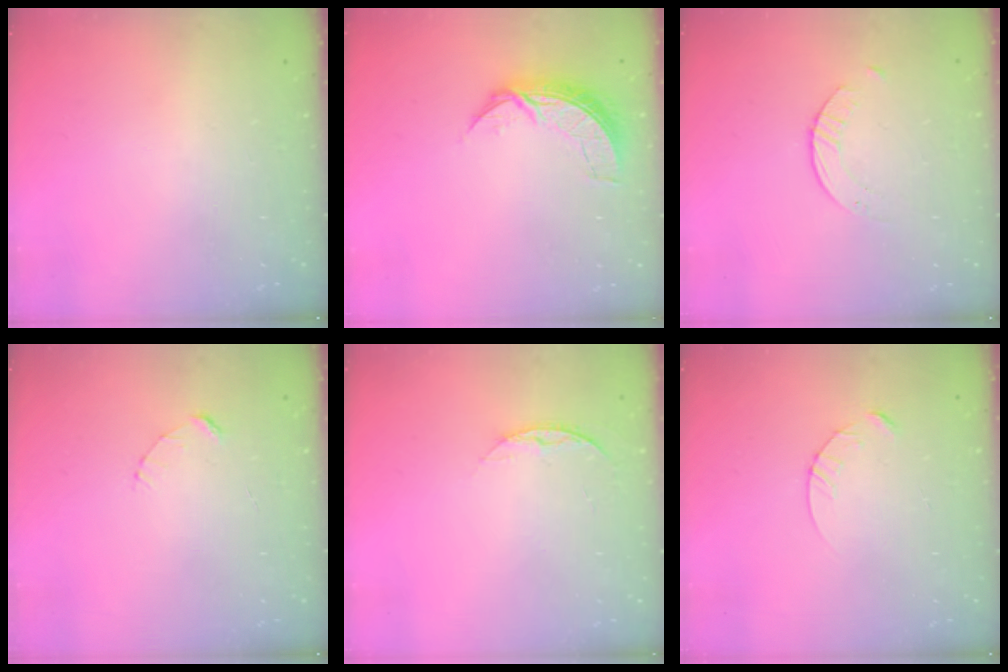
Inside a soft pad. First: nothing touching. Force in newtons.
{"total": 7.3, "press": 7.3, "slide": 0.5}
{"total": 1.6, "press": 1.6, "slide": 0.3}
{"total": 2.7, "press": 2.7, "slide": 0.3}
{"total": 6.4, "press": 6.3, "slide": 0.8}
{"total": 4.6, "press": 4.5, "slide": 0.5}